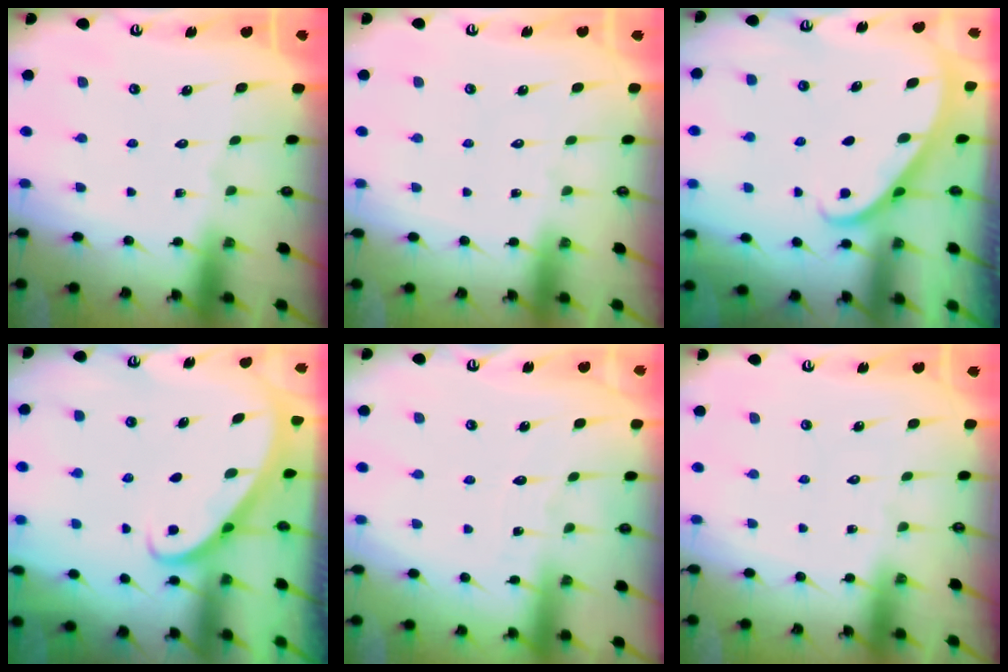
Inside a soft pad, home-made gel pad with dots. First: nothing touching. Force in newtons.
{"total": 0.0}
{"total": 2.2, "press": 2.2, "slide": 0.1}
{"total": 3.0, "press": 3.0, "slide": 0.2}
{"total": 2.7, "press": 2.7, "slide": 0.2}
{"total": 0.0}